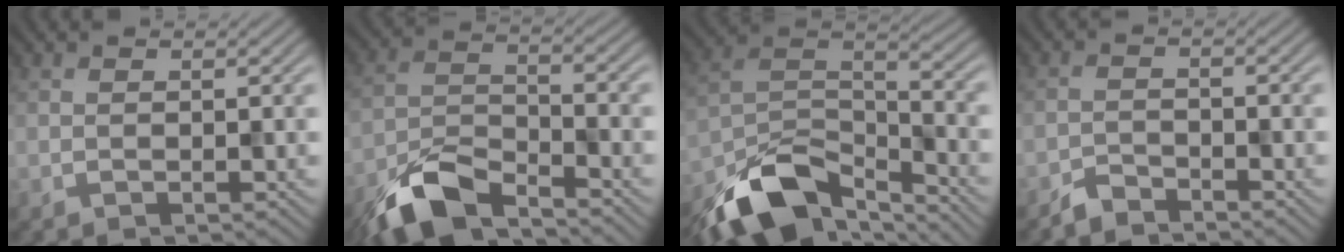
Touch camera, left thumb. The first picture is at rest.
{"total": 9.0, "force": [-6.9, 2.9, 5.0], "torque": [-0.098, -0.009, -0.151]}
{"total": 13.2, "force": [-9.4, 5.3, 7.6], "torque": [-0.156, -0.014, -0.183]}
{"total": 2.4, "force": [-2.3, 0.5, 0.5], "torque": [-0.008, 0.000, -0.052]}